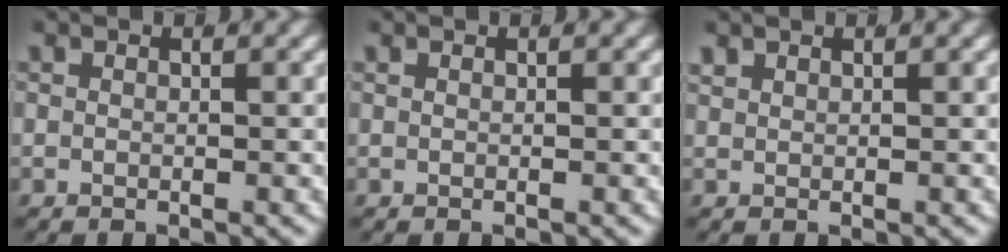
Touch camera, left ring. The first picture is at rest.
{"total": 0.0}
{"total": 0.6, "force": [0.6, 0.2, 0.1], "torque": [-0.006, -0.001, 0.018]}